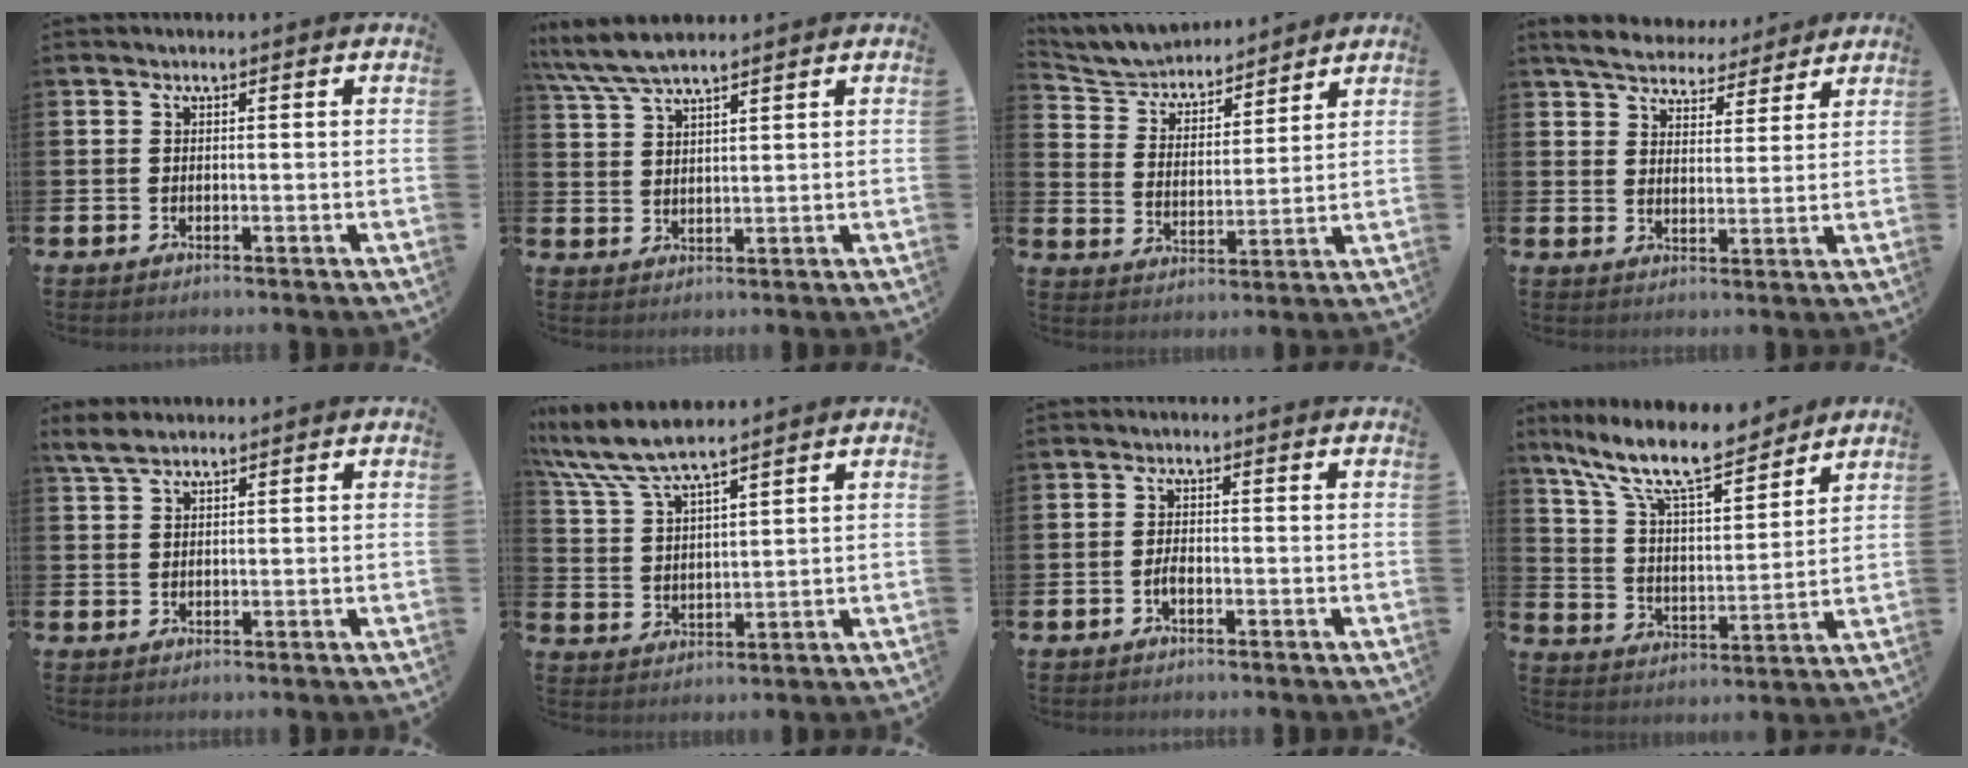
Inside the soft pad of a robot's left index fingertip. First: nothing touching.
{"total": 6.0, "force": [5.5, 0.9, 2.4], "torque": [-0.068, -0.010, 0.102]}
{"total": 5.4, "force": [5.2, 1.4, 0.5], "torque": [-0.045, -0.040, 0.087]}
{"total": 5.9, "force": [5.6, 1.5, 0.7], "torque": [-0.039, -0.031, 0.102]}
{"total": 2.9, "force": [2.3, 1.1, 1.3], "torque": [-0.031, 0.001, 0.044]}
{"total": 7.4, "force": [6.8, 0.9, 2.8], "torque": [-0.084, -0.022, 0.124]}
{"total": 1.5, "force": [-0.7, 0.6, 1.2], "torque": [-0.029, 0.003, -0.013]}
{"total": 12.1, "force": [10.4, 2.8, 5.6], "torque": [-0.145, -0.057, 0.182]}